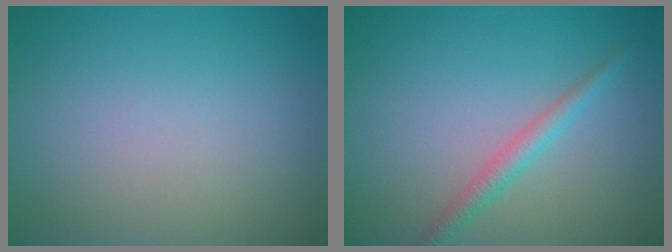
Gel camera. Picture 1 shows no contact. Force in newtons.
{"total": 2.0, "press": 2.0, "slide": 0.1}